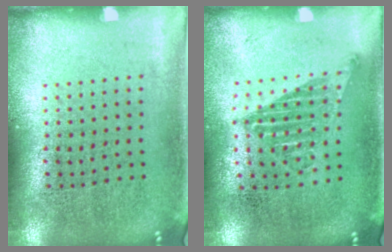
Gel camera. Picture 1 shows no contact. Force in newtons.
{"total": 1.2, "press": 1.0, "slide": 0.6}